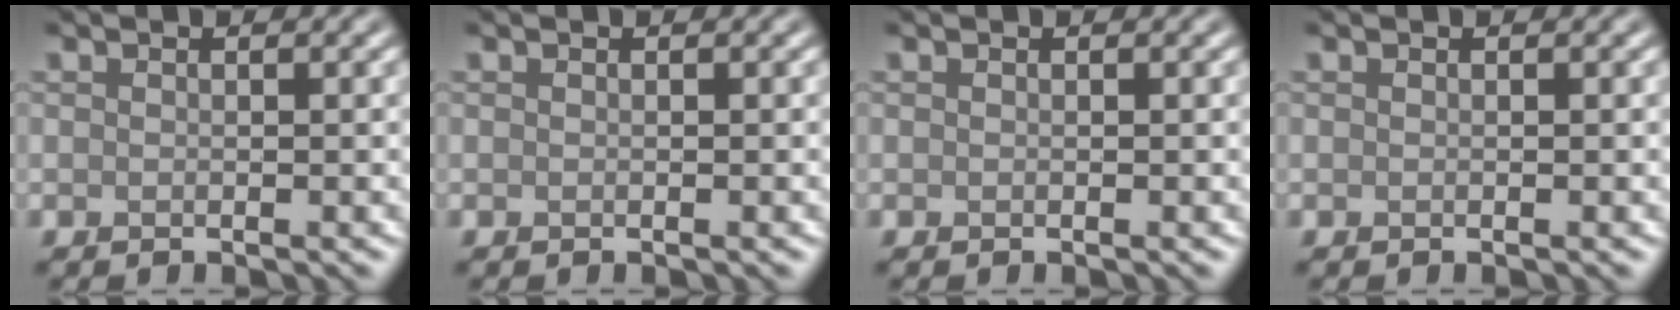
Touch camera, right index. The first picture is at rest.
{"total": 0.0}
{"total": 0.0}
{"total": 0.0}